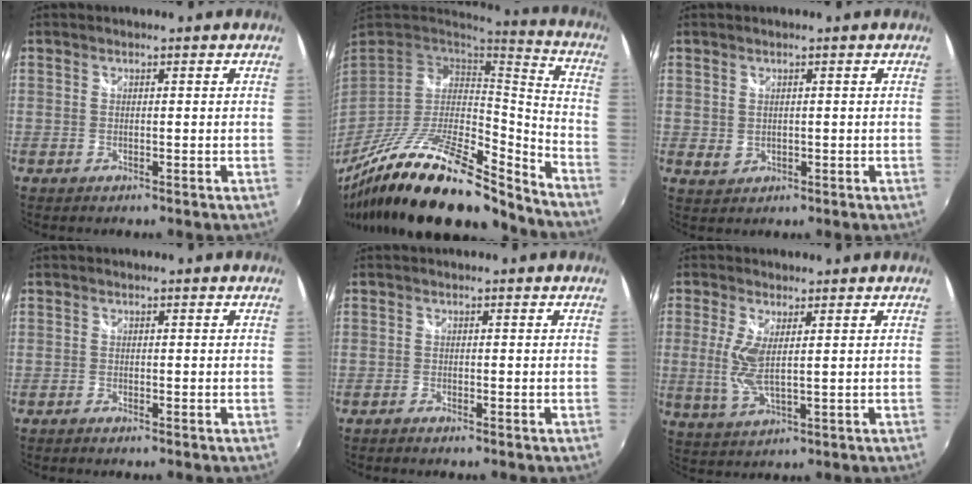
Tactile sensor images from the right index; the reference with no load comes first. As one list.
[{"total": 26.6, "force": [-19.7, 7.1, 16.4], "torque": [-0.288, -0.033, -0.338]}, {"total": 1.7, "force": [0.6, 1.5, 0.7], "torque": [-0.009, 0.003, 0.017]}, {"total": 0.9, "force": [-0.8, 0.2, 0.4], "torque": [-0.011, -0.004, -0.017]}, {"total": 1.3, "force": [-1.1, 0.2, 0.5], "torque": [-0.017, -0.005, -0.024]}, {"total": 6.0, "force": [0.9, 1.9, 5.6], "torque": [-0.127, -0.004, 0.019]}]